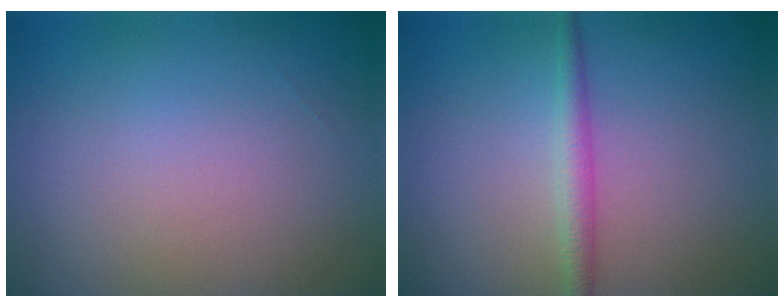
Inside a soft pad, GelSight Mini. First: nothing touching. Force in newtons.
{"total": 2.1, "press": 2.1, "slide": 0.0}